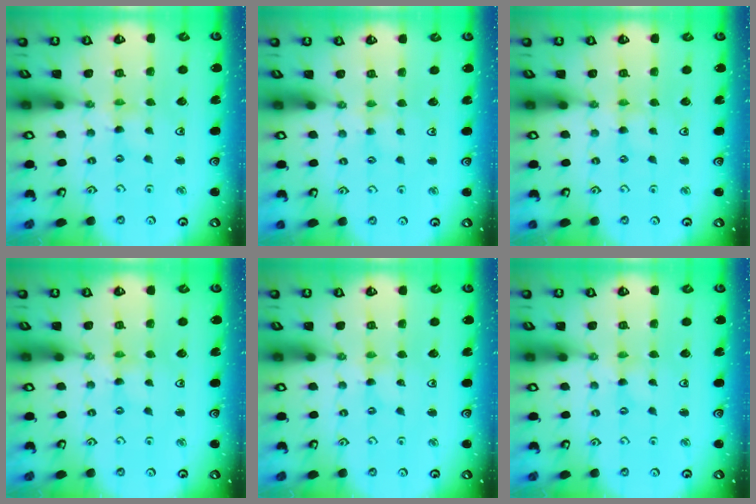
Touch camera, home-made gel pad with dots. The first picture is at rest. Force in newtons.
{"total": 3.9, "press": 3.9, "slide": 0.5}
{"total": 1.6, "press": 1.5, "slide": 0.4}
{"total": 0.0}
{"total": 0.0}
{"total": 0.0}